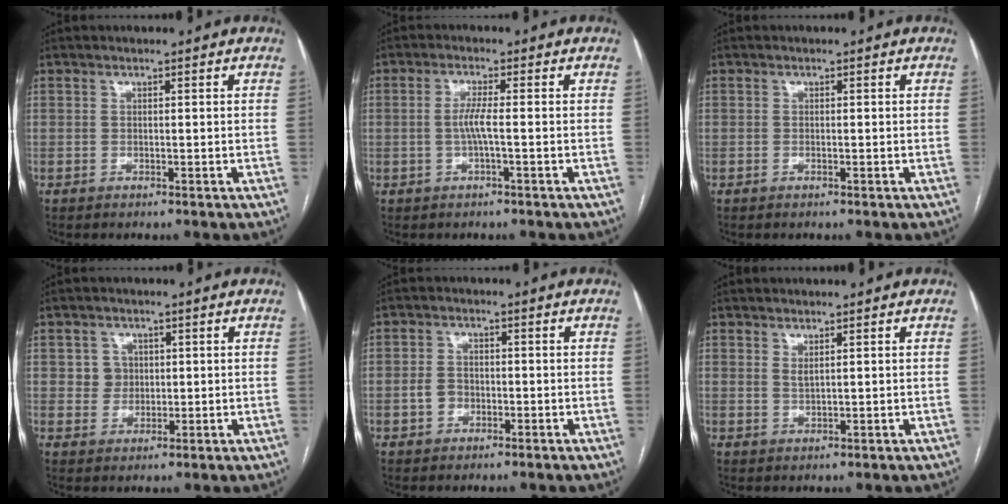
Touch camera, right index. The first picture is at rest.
{"total": 3.0, "force": [-0.5, -0.1, 2.9], "torque": [-0.059, 0.001, -0.010]}
{"total": 0.0}
{"total": 3.1, "force": [0.7, 3.0, 0.4], "torque": [-0.001, 0.007, 0.012]}
{"total": 2.7, "force": [-0.9, 2.2, 1.3], "torque": [-0.025, 0.009, -0.016]}
{"total": 1.1, "force": [0.7, 0.2, 0.8], "torque": [-0.017, -0.004, 0.016]}